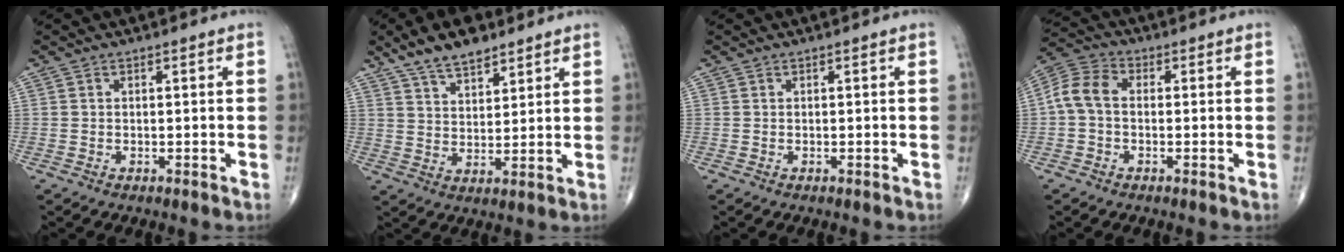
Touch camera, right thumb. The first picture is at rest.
{"total": 9.6, "force": [7.0, 4.0, 5.3], "torque": [-0.073, -0.031, 0.126]}
{"total": 0.0}
{"total": 6.7, "force": [-0.3, 4.6, 4.9], "torque": [-0.093, 0.022, -0.018]}